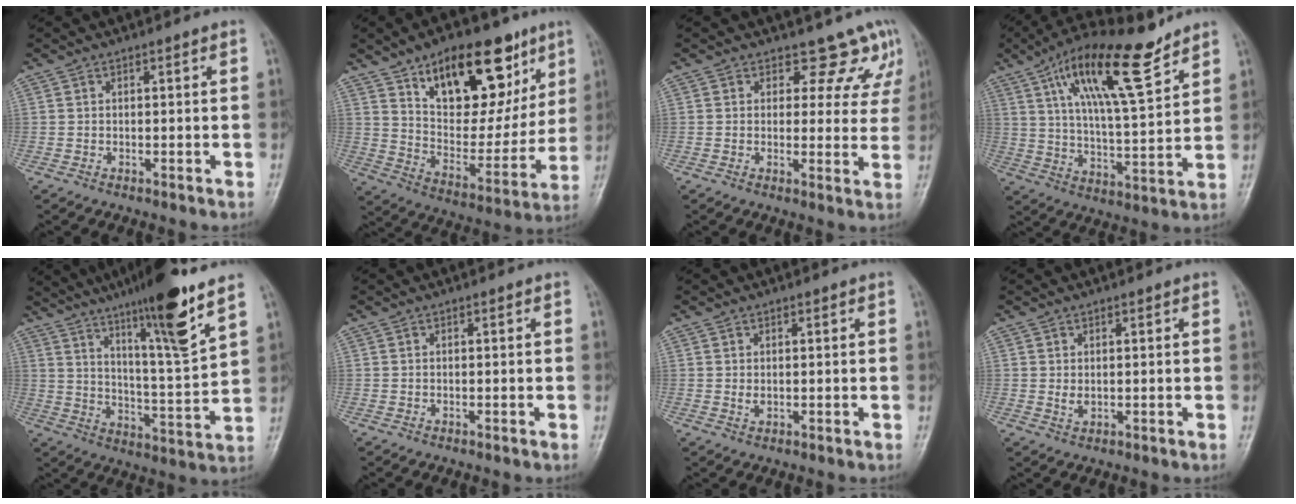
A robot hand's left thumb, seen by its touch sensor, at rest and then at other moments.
{"total": 22.9, "force": [12.3, 11.8, 15.2], "torque": [-0.172, -0.043, 0.202]}
{"total": 7.6, "force": [6.1, 4.4, 1.0], "torque": [0.036, -0.033, 0.052]}
{"total": 17.6, "force": [10.8, 4.8, 13.1], "torque": [-0.209, -0.043, 0.192]}
{"total": 17.6, "force": [11.3, 1.0, 13.5], "torque": [-0.207, -0.060, 0.184]}
{"total": 0.0}
{"total": 1.4, "force": [0.6, 0.8, 0.9], "torque": [-0.014, -0.005, 0.013]}
{"total": 1.8, "force": [0.7, 1.1, 1.3], "torque": [-0.020, -0.007, 0.016]}